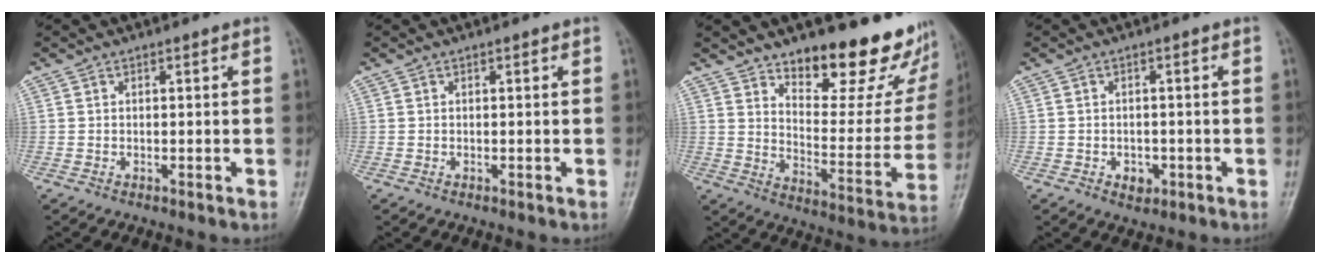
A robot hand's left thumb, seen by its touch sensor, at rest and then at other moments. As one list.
[{"total": 0.0}, {"total": 21.5, "force": [16.1, 8.0, 11.8], "torque": [-0.110, -0.120, 0.222]}, {"total": 2.8, "force": [-1.0, 2.1, 1.5], "torque": [-0.009, 0.003, -0.010]}]